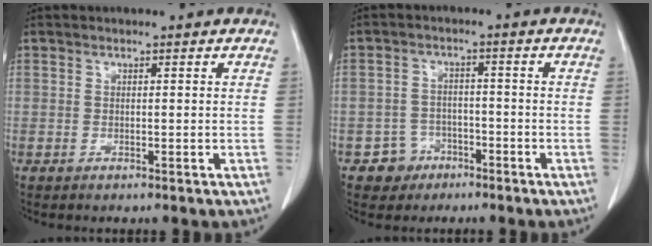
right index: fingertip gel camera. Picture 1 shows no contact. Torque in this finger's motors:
{"motor_torque": [-0.07, -0.22, -0.32, -0.15]}